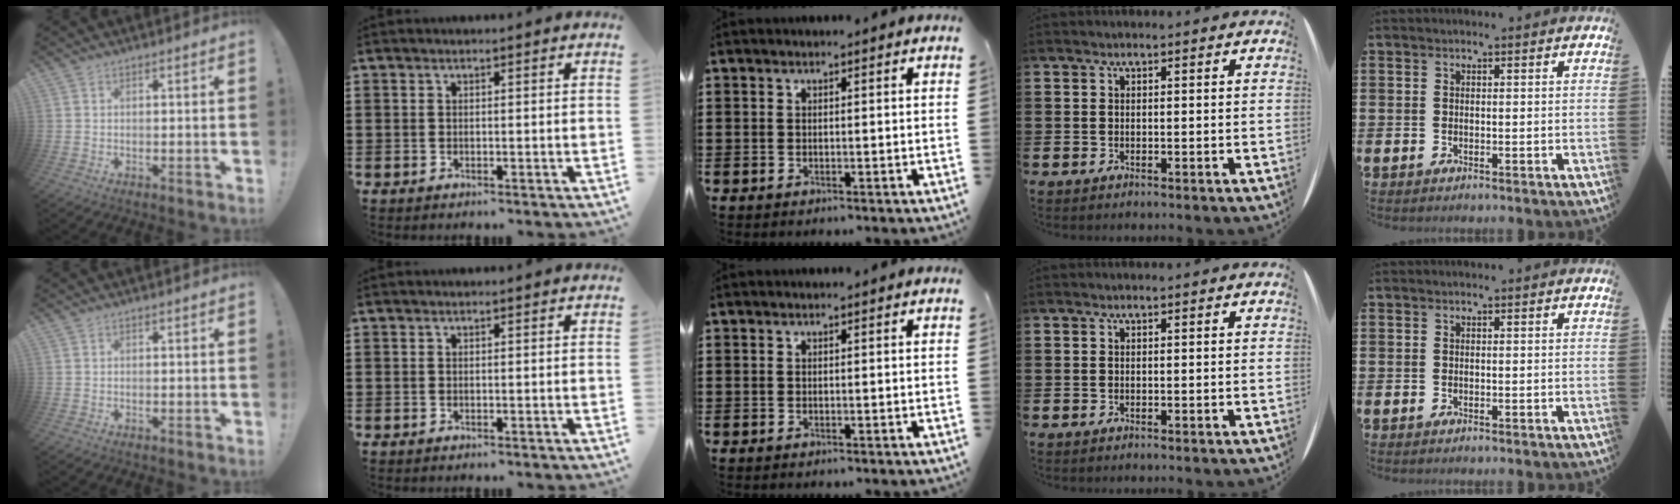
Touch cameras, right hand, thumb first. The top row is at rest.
{}